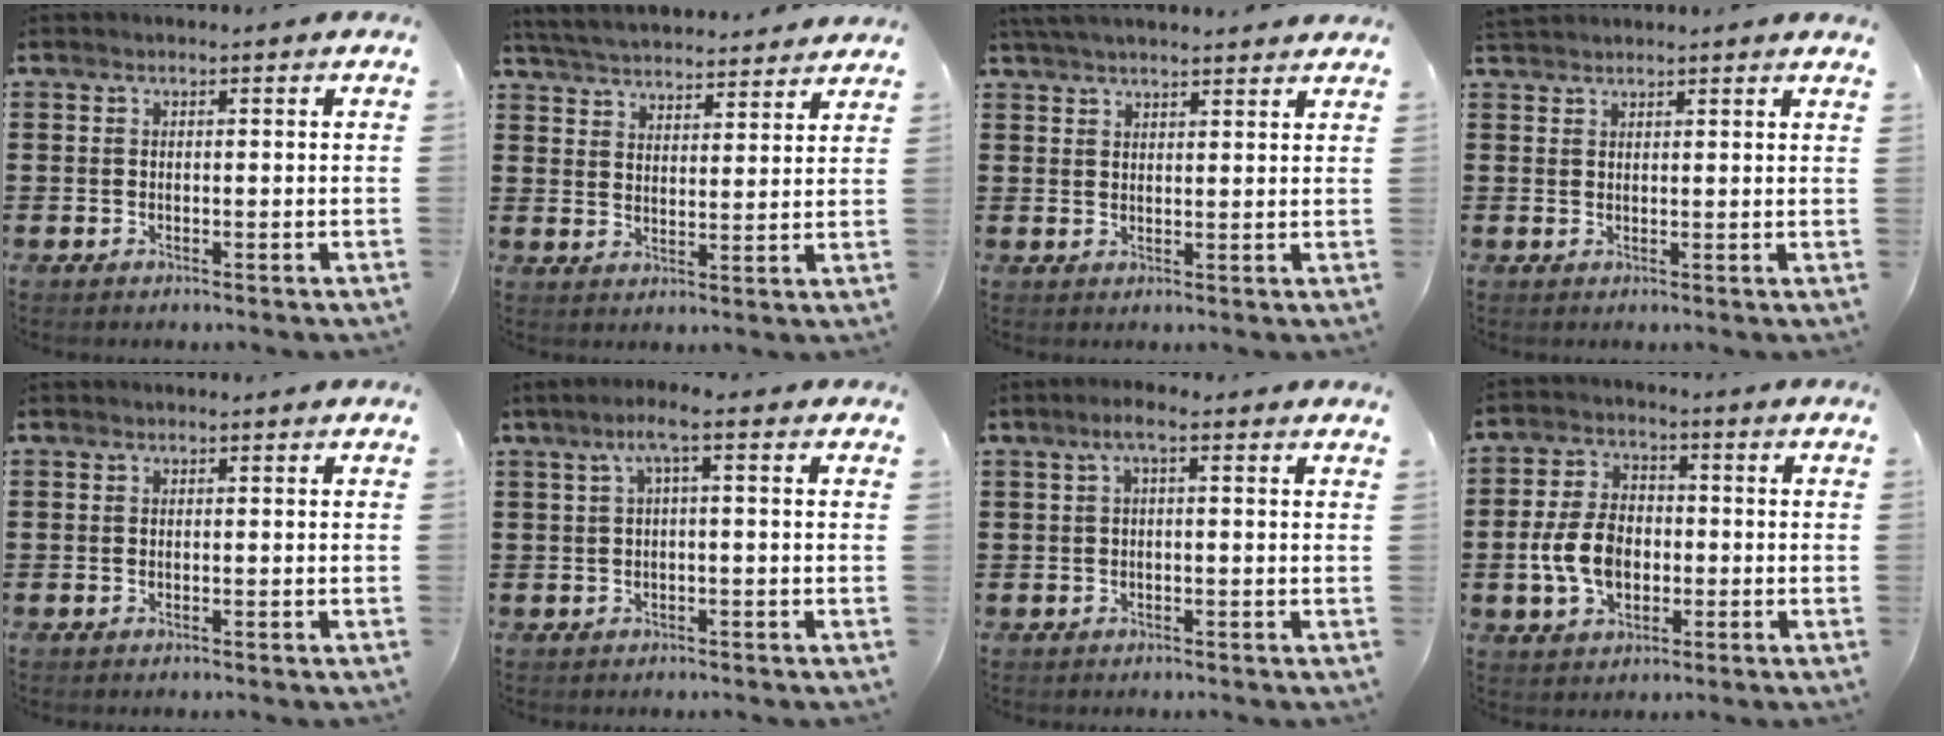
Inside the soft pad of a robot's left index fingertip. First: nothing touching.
{"total": 4.7, "force": [4.7, 0.0, 0.2], "torque": [-0.025, -0.028, 0.082]}
{"total": 3.1, "force": [3.1, -0.2, 0.6], "torque": [-0.020, -0.003, 0.058]}
{"total": 1.9, "force": [1.9, -0.3, 0.2], "torque": [-0.007, 0.001, 0.038]}
{"total": 0.0}
{"total": 3.5, "force": [0.4, 0.2, 3.5], "torque": [-0.069, 0.005, 0.002]}
{"total": 2.1, "force": [0.3, 0.1, 2.1], "torque": [-0.040, 0.002, 0.003]}
{"total": 7.7, "force": [-1.5, 5.2, 5.5], "torque": [-0.136, 0.004, -0.035]}